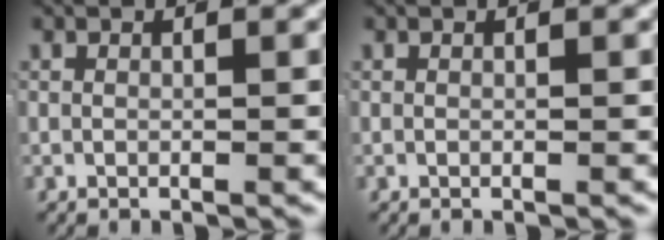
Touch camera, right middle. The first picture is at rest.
{"total": 0.0}